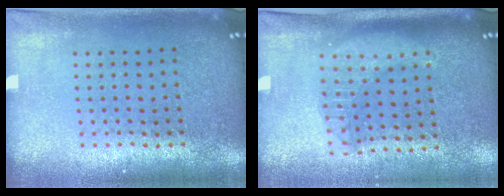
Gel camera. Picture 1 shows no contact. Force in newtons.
{"total": 1.8, "press": 1.5, "slide": 0.9}